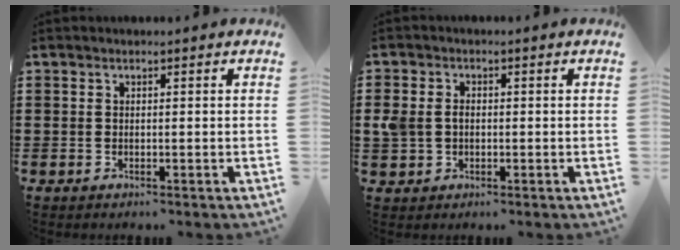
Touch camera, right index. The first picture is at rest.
{"total": 2.7, "force": [0.1, 2.1, 1.7], "torque": [-0.053, 0.004, -0.005]}